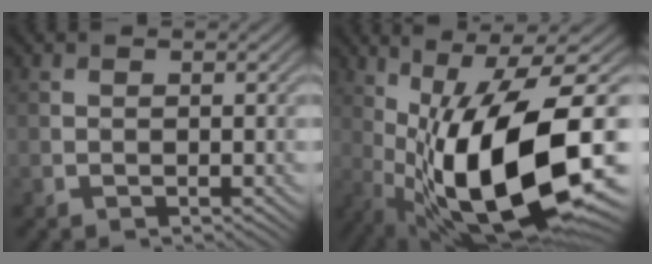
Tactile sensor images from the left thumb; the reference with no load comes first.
{"total": 17.6, "force": [-2.7, 6.0, 16.4], "torque": [-0.290, -0.010, -0.039]}